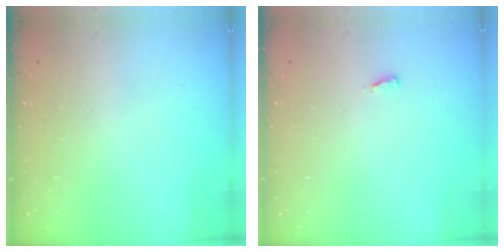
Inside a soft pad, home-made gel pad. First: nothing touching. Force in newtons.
{"total": 2.6, "press": 2.4, "slide": 1.0}